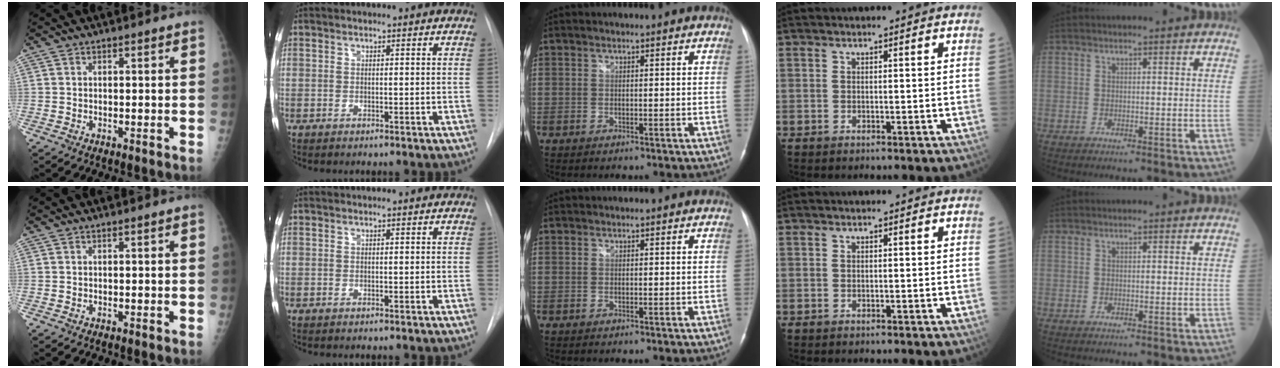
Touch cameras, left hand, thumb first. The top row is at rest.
{}